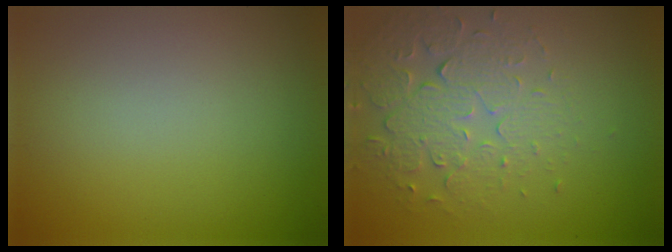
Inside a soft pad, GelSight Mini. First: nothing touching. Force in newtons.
{"total": 5.5, "press": 3.6, "slide": 4.1}